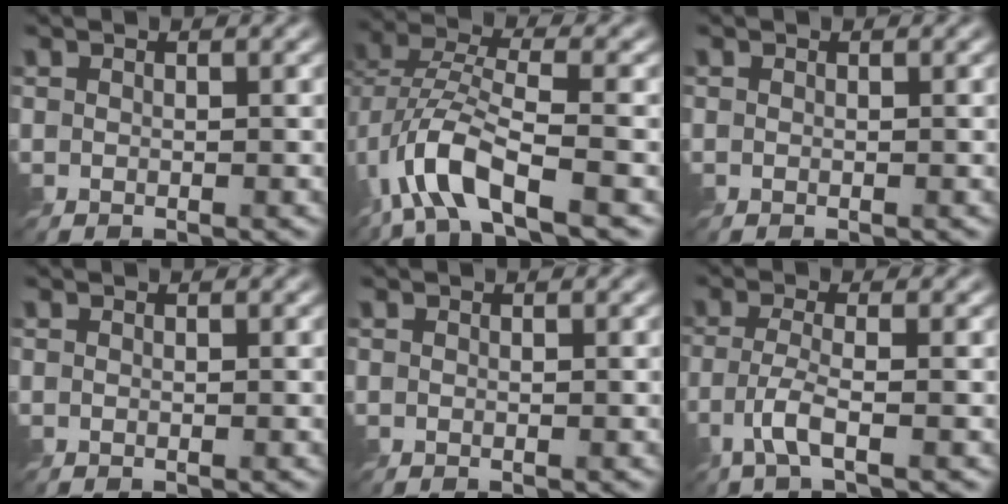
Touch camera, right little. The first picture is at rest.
{"total": 6.6, "force": [-3.2, 2.3, 5.3], "torque": [-0.108, 0.001, -0.069]}
{"total": 0.0}
{"total": 0.0}
{"total": 0.0}
{"total": 3.1, "force": [-1.5, 0.5, 2.6], "torque": [-0.060, 0.001, -0.041]}